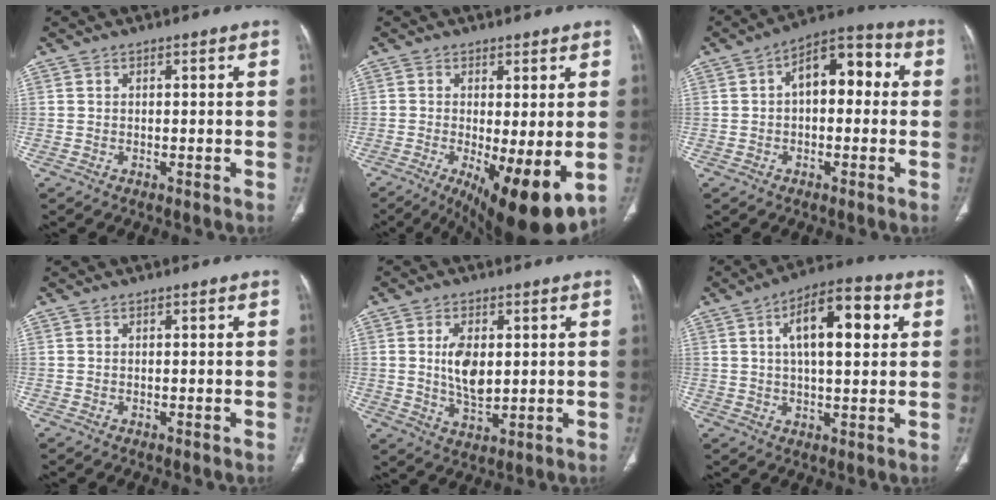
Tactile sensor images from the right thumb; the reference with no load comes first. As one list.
[{"total": 13.0, "force": [-3.5, 3.7, 12.0], "torque": [-0.171, -0.026, -0.041]}, {"total": 10.4, "force": [1.0, 6.0, 8.4], "torque": [-0.090, 0.034, 0.002]}, {"total": 0.0}, {"total": 7.8, "force": [1.1, 4.3, 6.4], "torque": [-0.109, -0.012, 0.025]}, {"total": 13.5, "force": [3.8, 5.6, 11.7], "torque": [-0.163, 0.012, 0.052]}]